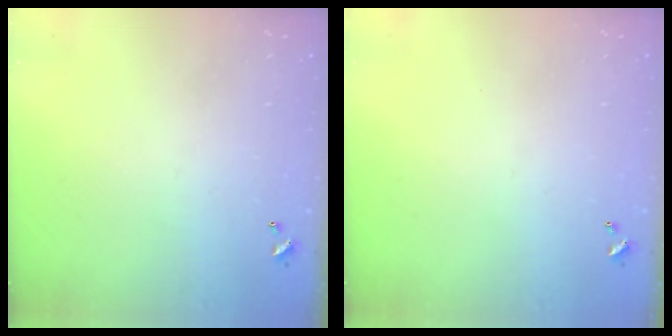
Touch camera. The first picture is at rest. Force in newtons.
{"total": 0.0}